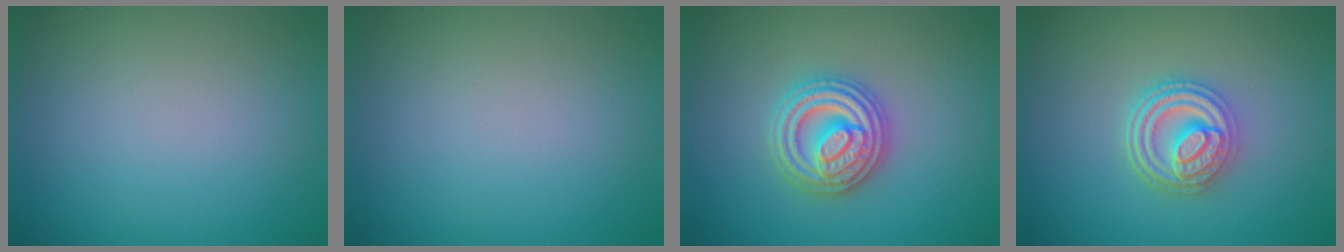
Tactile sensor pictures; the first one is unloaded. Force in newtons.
{"total": 0.0}
{"total": 4.9, "press": 4.8, "slide": 0.8}
{"total": 4.8, "press": 3.7, "slide": 3.0}